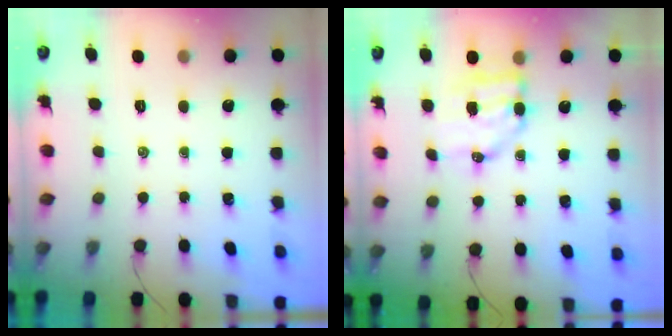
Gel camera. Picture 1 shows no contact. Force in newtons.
{"total": 7.7, "press": 7.6, "slide": 1.1}